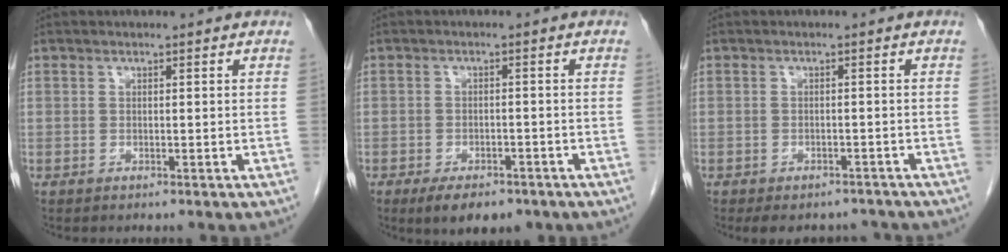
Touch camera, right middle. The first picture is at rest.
{"total": 6.8, "force": [-4.8, 2.9, 3.8], "torque": [-0.056, -0.006, -0.067]}
{"total": 6.9, "force": [-6.0, 2.9, 1.6], "torque": [-0.016, 0.005, -0.072]}